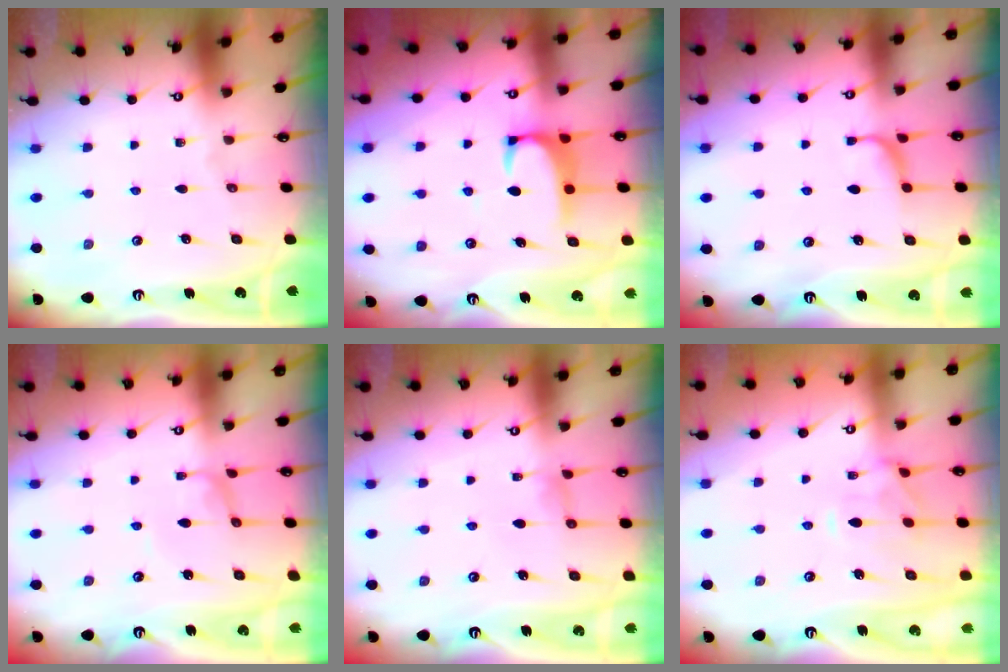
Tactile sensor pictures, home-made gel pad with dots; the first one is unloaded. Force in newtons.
{"total": 2.0, "press": 1.9, "slide": 0.6}
{"total": 1.7, "press": 1.6, "slide": 0.5}
{"total": 0.0}
{"total": 1.0, "press": 0.8, "slide": 0.7}
{"total": 2.5, "press": 2.3, "slide": 1.1}